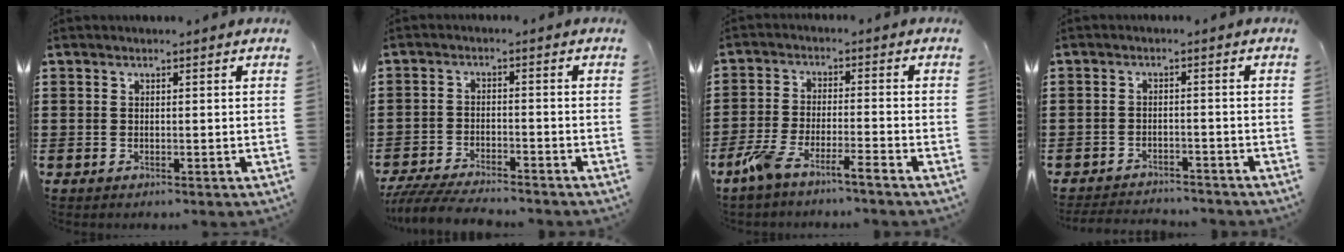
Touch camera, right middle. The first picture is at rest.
{"total": 4.4, "force": [-4.3, -0.1, 1.2], "torque": [-0.027, -0.006, -0.087]}
{"total": 5.4, "force": [-4.6, -0.2, 2.8], "torque": [-0.082, -0.021, -0.095]}
{"total": 2.3, "force": [-2.3, -0.2, -0.1], "torque": [0.000, -0.001, -0.050]}